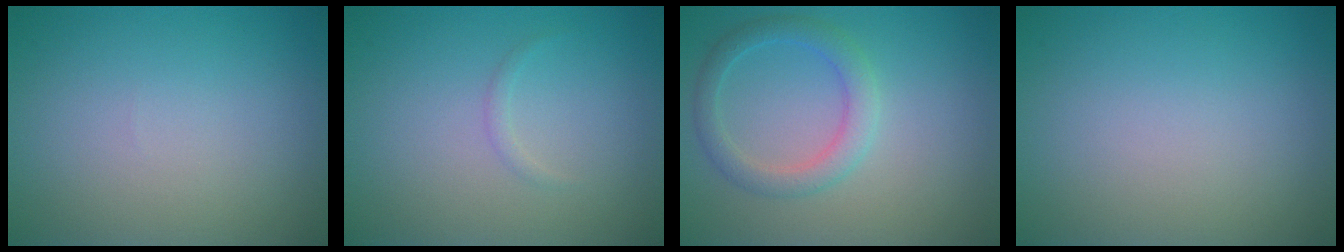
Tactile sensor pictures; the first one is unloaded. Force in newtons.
{"total": 0.6, "press": 0.6, "slide": 0.0}
{"total": 2.7, "press": 2.7, "slide": 0.1}
{"total": 0.0}